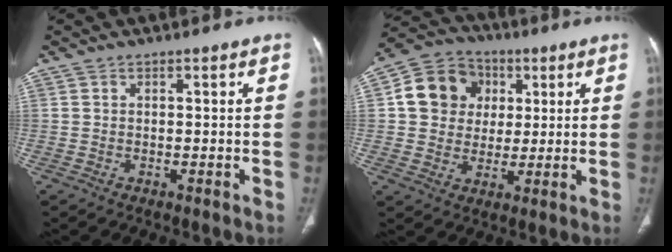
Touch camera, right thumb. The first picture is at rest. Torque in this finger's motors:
{"motor_torque": [-0.92, 0.83, 0.69, -0.34, 0.06]}